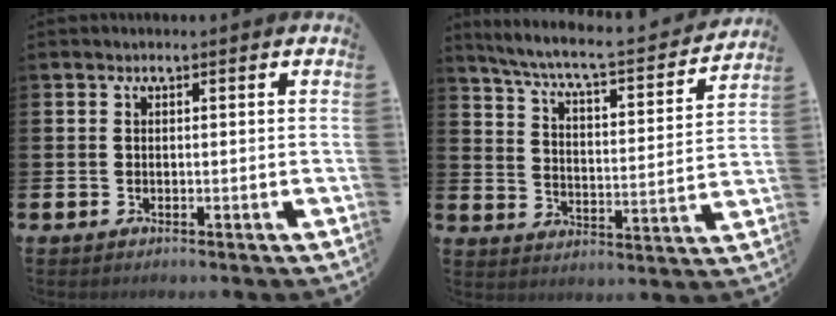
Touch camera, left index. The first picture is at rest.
{"total": 7.0, "force": [6.3, 0.9, 3.1], "torque": [-0.091, -0.044, 0.102]}